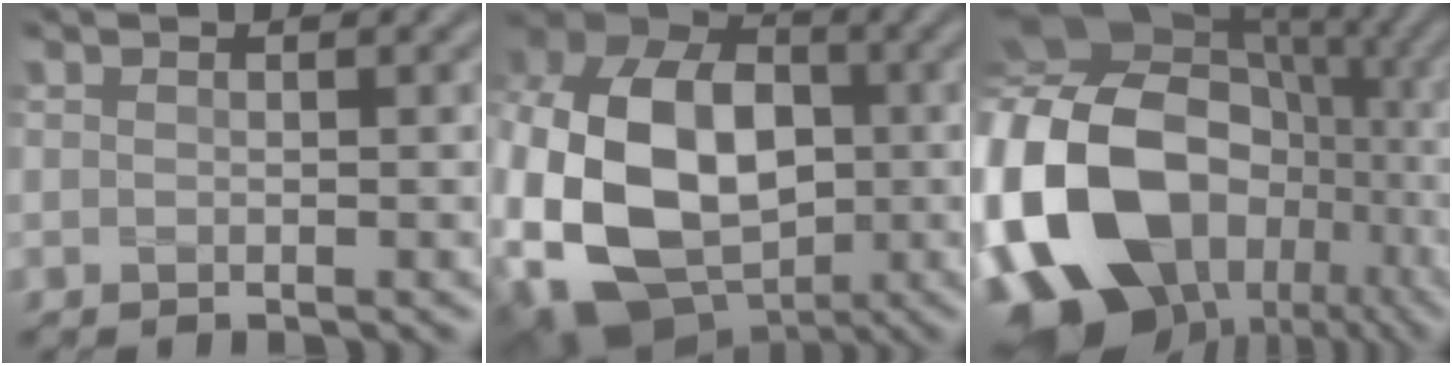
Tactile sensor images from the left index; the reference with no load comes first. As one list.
[{"total": 16.2, "force": [-3.4, 11.6, 10.8], "torque": [-0.243, -0.005, -0.058]}, {"total": 20.9, "force": [-4.2, 15.7, 13.1], "torque": [-0.302, -0.007, -0.064]}]